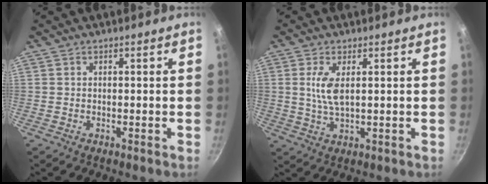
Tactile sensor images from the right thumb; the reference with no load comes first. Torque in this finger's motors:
{"motor_torque": [0.18, -0.10, 0.60, -0.54, 0.05]}